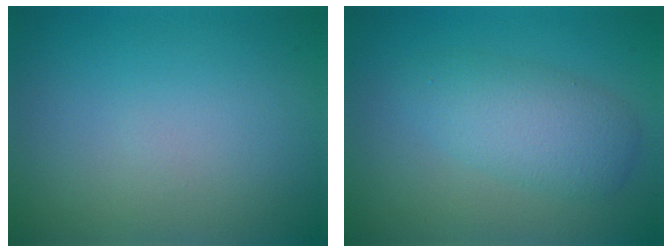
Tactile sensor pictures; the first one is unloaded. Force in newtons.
{"total": 3.8, "press": 3.8, "slide": 0.2}